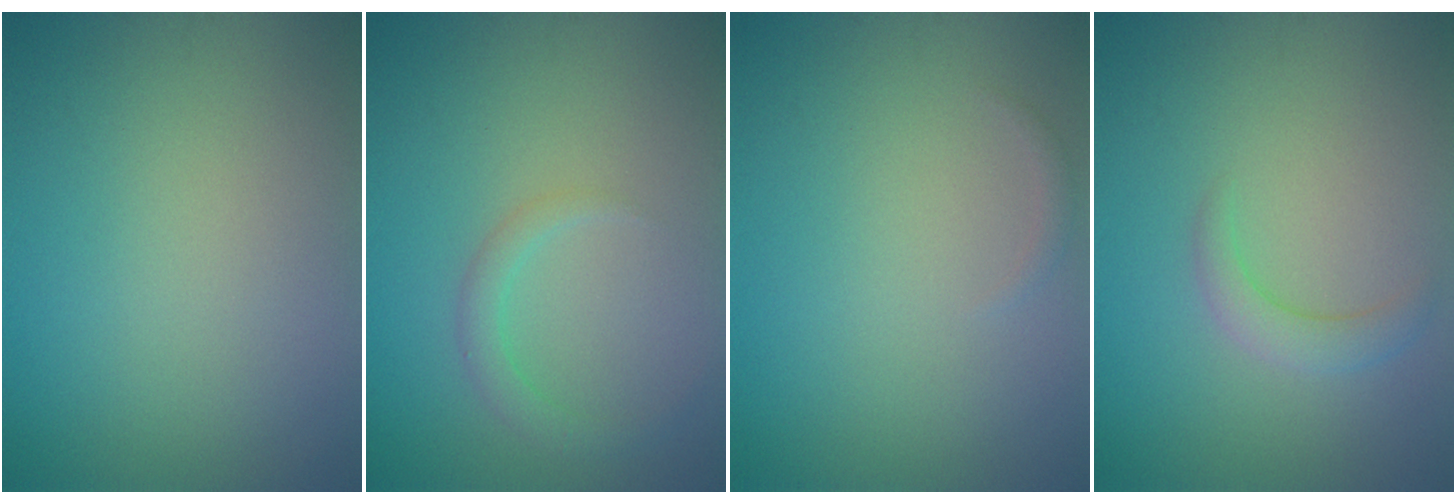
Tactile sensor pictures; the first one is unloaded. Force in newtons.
{"total": 1.8, "press": 1.8, "slide": 0.0}
{"total": 0.6, "press": 0.6, "slide": 0.0}
{"total": 2.1, "press": 2.0, "slide": 0.3}